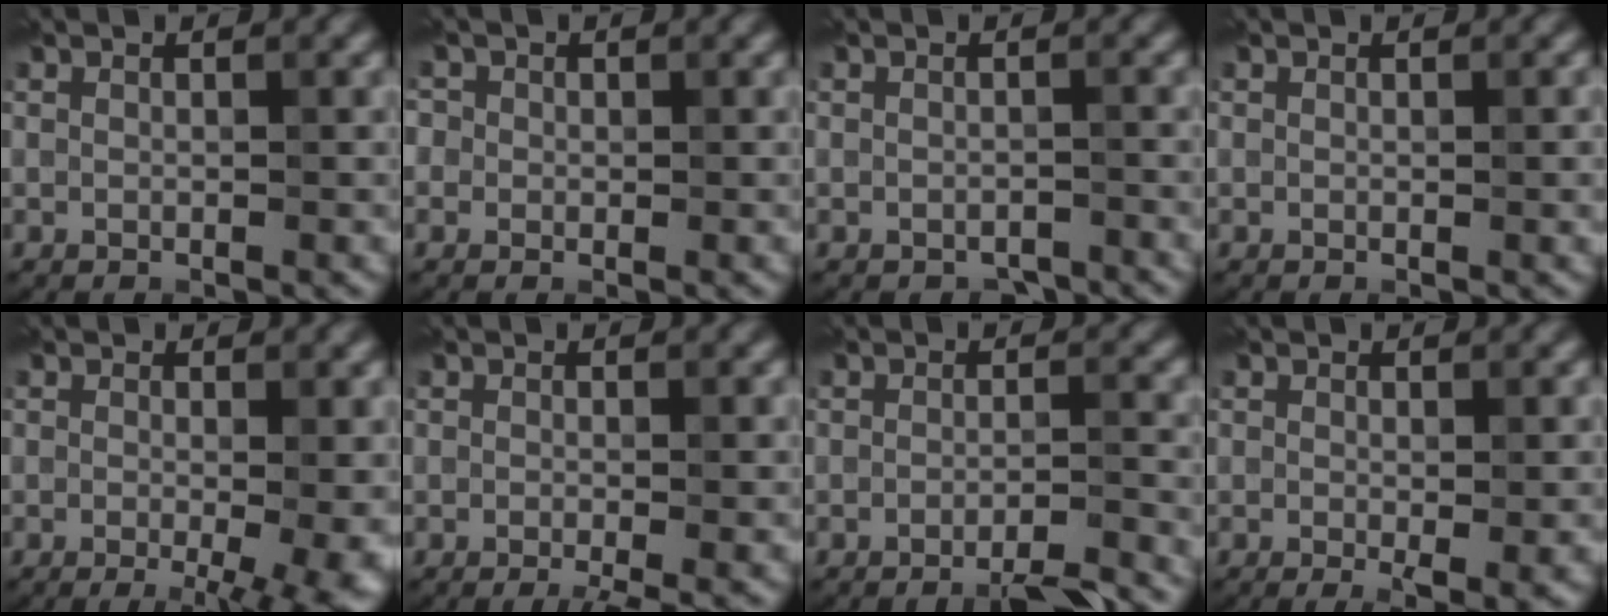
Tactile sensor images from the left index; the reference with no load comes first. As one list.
[{"total": 1.8, "force": [0.5, 1.7, 0.2], "torque": [0.018, 0.002, -0.015]}, {"total": 1.1, "force": [-1.0, 0.4, 0.1], "torque": [-0.001, 0.002, -0.017]}, {"total": 0.8, "force": [0.0, 0.2, 0.7], "torque": [-0.007, 0.000, -0.001]}, {"total": 6.9, "force": [-1.4, 2.5, 6.3], "torque": [-0.046, -0.004, -0.015]}, {"total": 1.9, "force": [-0.9, 0.4, 1.6], "torque": [-0.020, -0.006, -0.016]}, {"total": 3.1, "force": [-2.3, 0.5, 2.1], "torque": [-0.025, 0.000, -0.044]}, {"total": 2.5, "force": [-0.5, 0.5, 2.4], "torque": [-0.035, -0.011, -0.003]}]